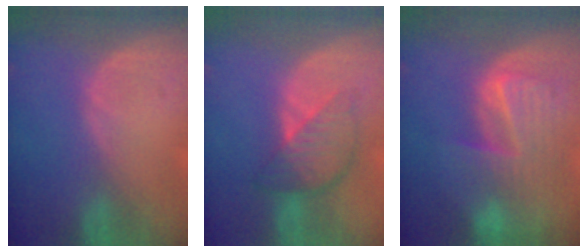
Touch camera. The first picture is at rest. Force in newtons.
{"total": 6.2, "press": 6.2, "slide": 0.4}
{"total": 9.9, "press": 8.6, "slide": 5.0}